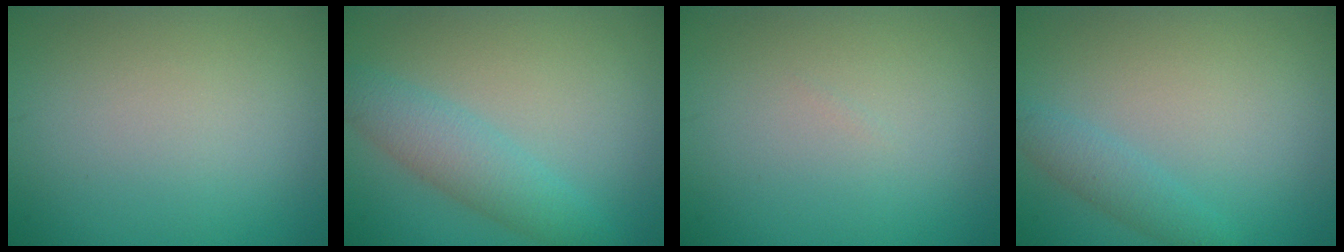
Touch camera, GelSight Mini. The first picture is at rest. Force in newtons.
{"total": 3.5, "press": 3.5, "slide": 0.1}
{"total": 0.0}
{"total": 1.9, "press": 1.9, "slide": 0.1}